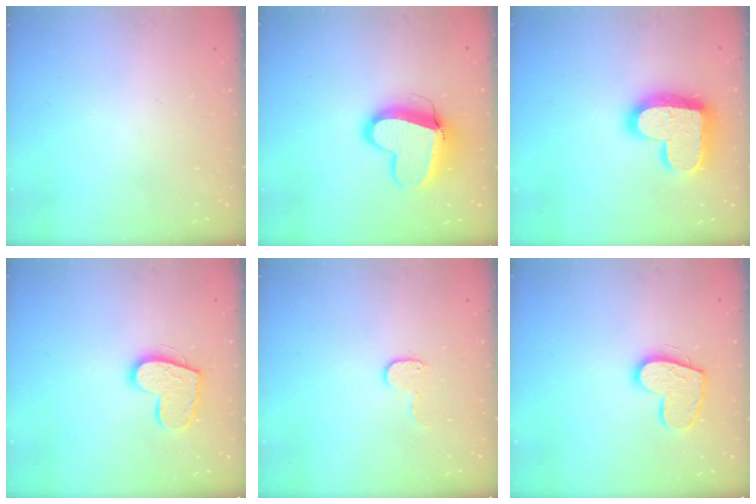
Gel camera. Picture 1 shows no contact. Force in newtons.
{"total": 15.6, "press": 15.5, "slide": 1.5}
{"total": 19.9, "press": 19.9, "slide": 1.3}
{"total": 13.3, "press": 13.3, "slide": 0.9}
{"total": 5.5, "press": 5.5, "slide": 0.5}
{"total": 13.3, "press": 13.3, "slide": 0.9}